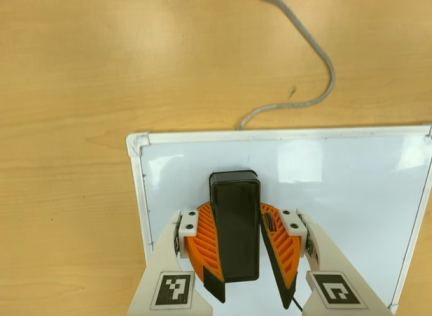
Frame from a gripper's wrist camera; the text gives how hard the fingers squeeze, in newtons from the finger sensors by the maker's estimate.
{"total": 14.2, "left": 15.6, "right": 12.7}